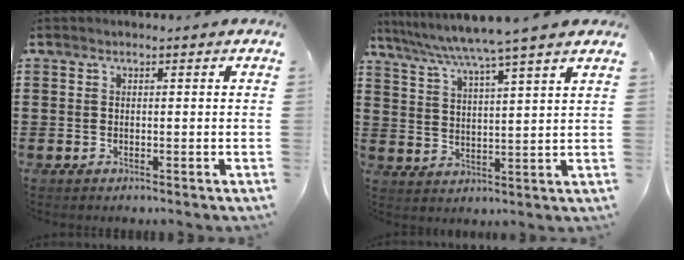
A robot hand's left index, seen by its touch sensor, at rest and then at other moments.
{"total": 6.0, "force": [5.2, -1.2, 2.8], "torque": [-0.075, -0.035, 0.084]}